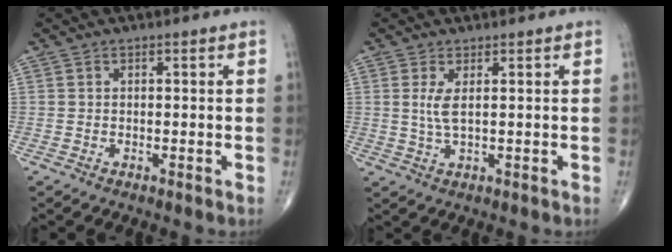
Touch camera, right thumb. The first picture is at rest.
{"total": 3.3, "force": [0.8, 0.8, 3.1], "torque": [-0.073, -0.008, 0.022]}